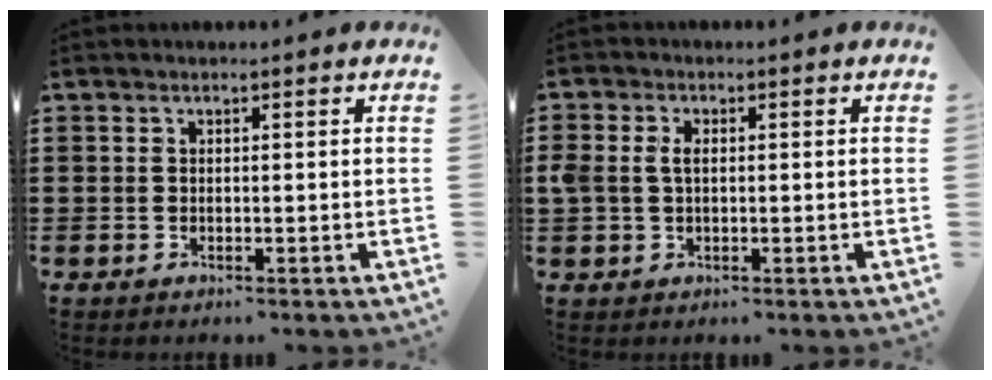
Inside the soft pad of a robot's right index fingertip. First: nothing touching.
{"total": 2.6, "force": [0.3, 1.7, 2.0], "torque": [-0.050, 0.006, 0.002]}